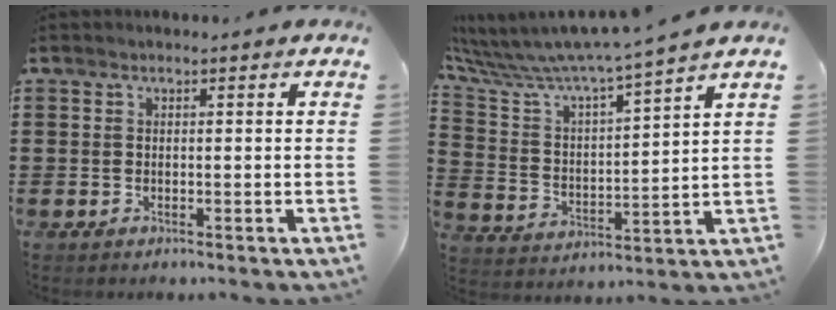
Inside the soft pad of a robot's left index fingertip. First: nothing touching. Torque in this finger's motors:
{"motor_torque": [1.09, 1.05, 0.26, 0.19]}